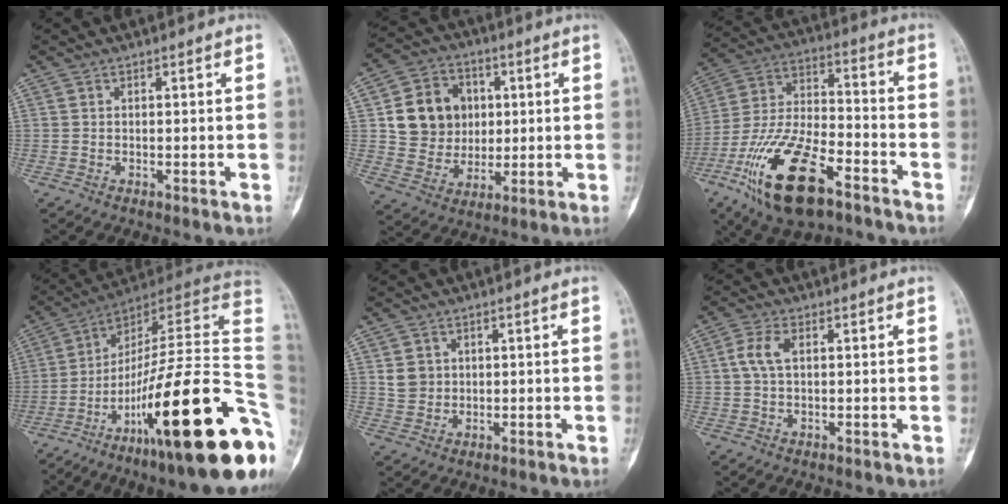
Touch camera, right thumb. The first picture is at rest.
{"total": 13.6, "force": [2.4, 11.9, 6.2], "torque": [-0.070, 0.003, 0.048]}
{"total": 20.7, "force": [-11.1, 8.6, 15.1], "torque": [-0.301, 0.050, -0.201]}
{"total": 32.7, "force": [-9.6, 6.8, 30.5], "torque": [-0.379, 0.077, -0.152]}
{"total": 3.7, "force": [0.9, 3.4, 1.3], "torque": [-0.009, -0.001, 0.021]}
{"total": 4.3, "force": [0.8, 2.4, 3.5], "torque": [-0.087, 0.010, 0.014]}